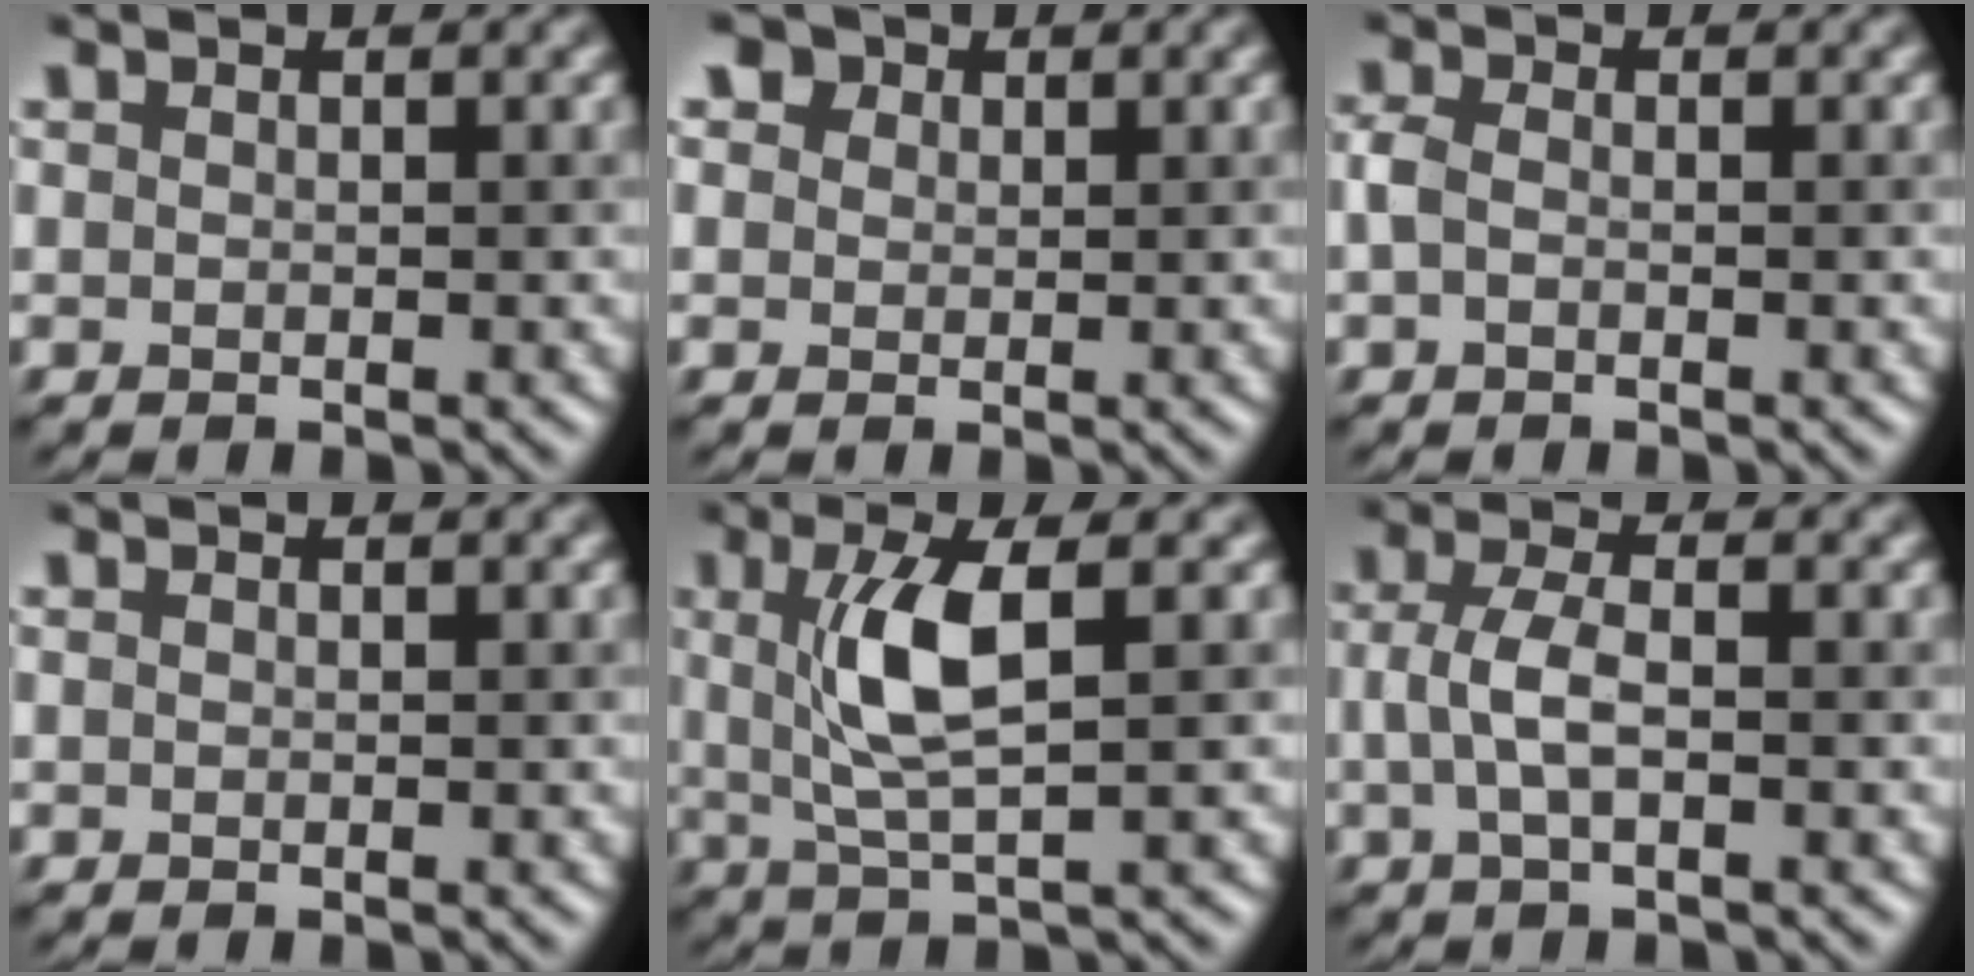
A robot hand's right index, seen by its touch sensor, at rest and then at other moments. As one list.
[{"total": 4.4, "force": [2.7, 2.9, 2.0], "torque": [-0.046, 0.018, 0.028]}, {"total": 1.6, "force": [-0.4, 1.0, 1.1], "torque": [-0.028, 0.003, -0.013]}, {"total": 0.0}, {"total": 5.3, "force": [1.0, 1.2, 5.0], "torque": [-0.104, 0.006, 0.024]}, {"total": 2.9, "force": [-0.4, 0.9, 2.8], "torque": [-0.057, 0.005, -0.007]}]